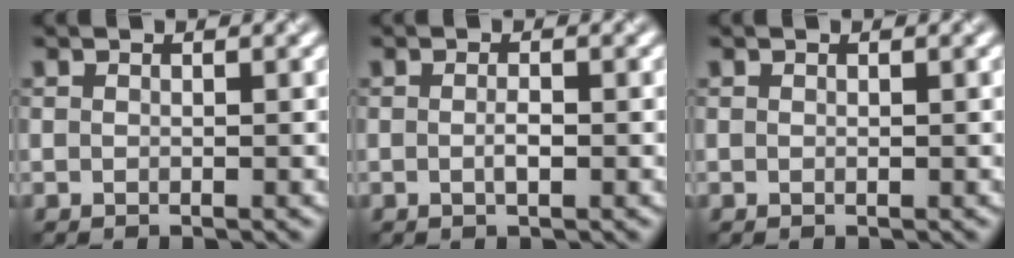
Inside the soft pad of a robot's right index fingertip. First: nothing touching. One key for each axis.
{"total": 1.2, "fx": -0.2, "fy": 0.3, "fz": 1.2, "tx": -0.022, "ty": -0.001, "tz": -0.003}
{"total": 0.0}